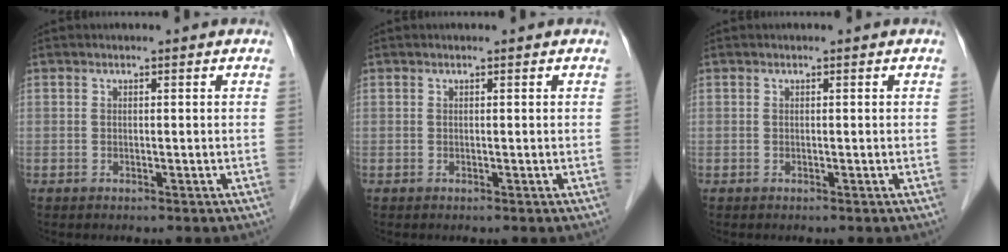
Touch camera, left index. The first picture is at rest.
{"total": 0.0}
{"total": 0.0}